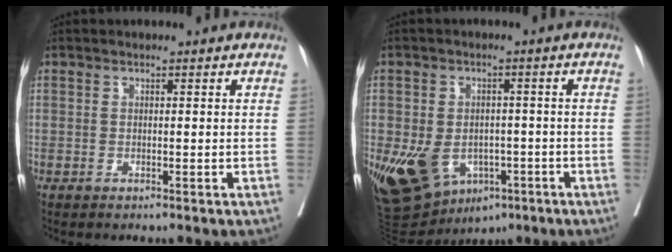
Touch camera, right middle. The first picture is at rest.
{"total": 12.7, "force": [-4.6, 9.3, 7.5], "torque": [-0.150, -0.002, -0.055]}